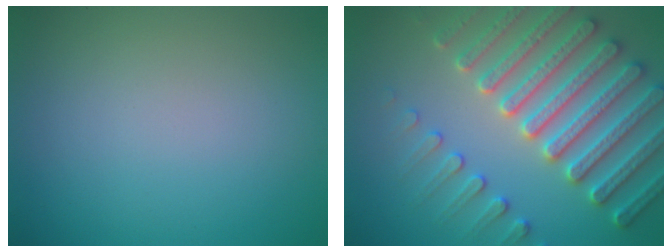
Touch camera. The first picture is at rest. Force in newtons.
{"total": 7.7, "press": 7.4, "slide": 2.0}